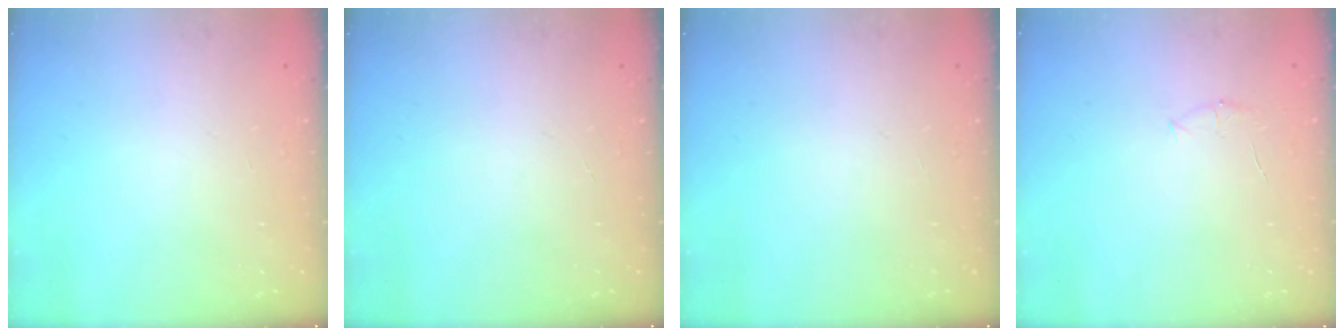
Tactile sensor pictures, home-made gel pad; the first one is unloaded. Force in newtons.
{"total": 0.0}
{"total": 0.0}
{"total": 4.0, "press": 3.8, "slide": 1.2}